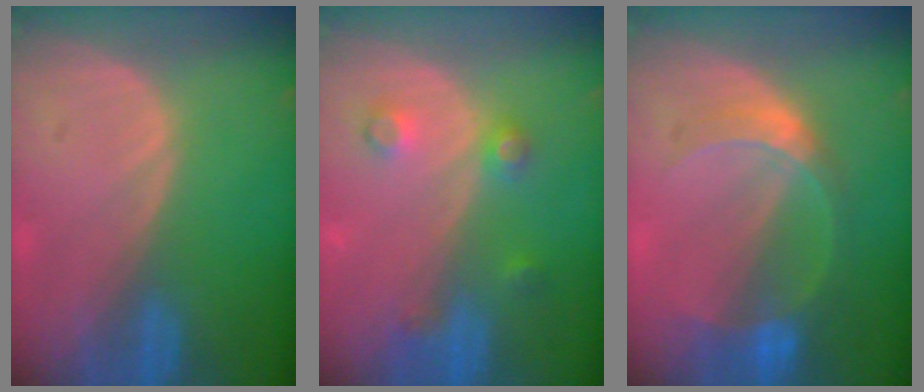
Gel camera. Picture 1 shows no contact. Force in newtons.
{"total": 4.1, "press": 3.6, "slide": 2.0}
{"total": 6.7, "press": 5.9, "slide": 3.2}